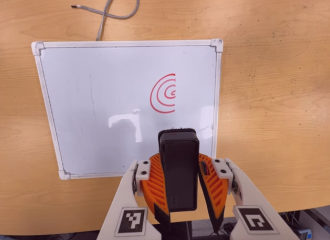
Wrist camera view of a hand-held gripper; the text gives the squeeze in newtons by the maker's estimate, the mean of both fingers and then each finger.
{"total": 11.0, "left": 10.6, "right": 11.4}